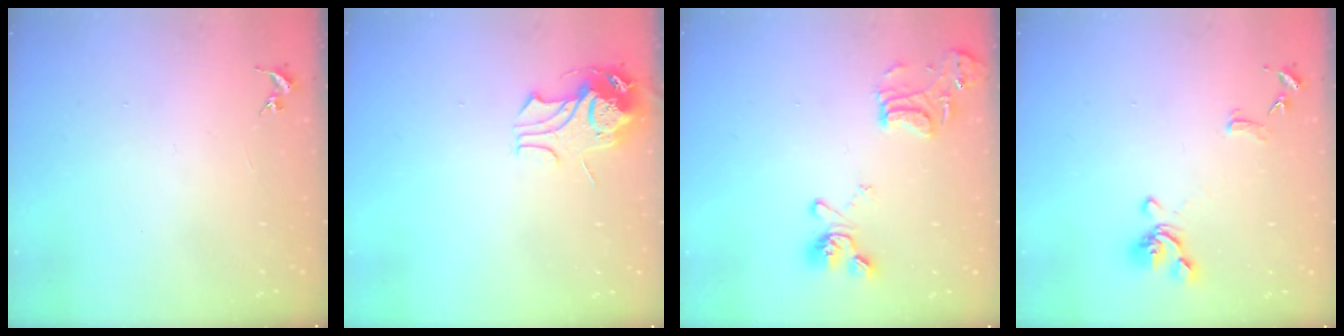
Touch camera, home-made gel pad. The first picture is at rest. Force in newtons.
{"total": 11.0, "press": 10.9, "slide": 1.1}
{"total": 14.4, "press": 14.2, "slide": 2.0}
{"total": 11.6, "press": 11.5, "slide": 1.4}